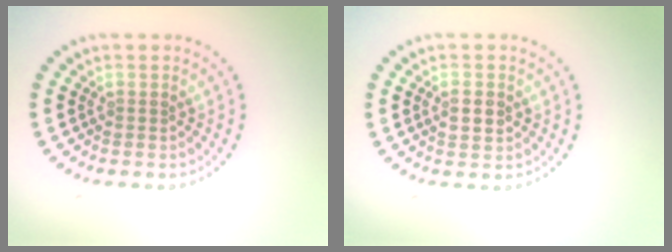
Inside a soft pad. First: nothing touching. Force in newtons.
{"total": 1.8, "press": 1.8, "slide": 0.3}